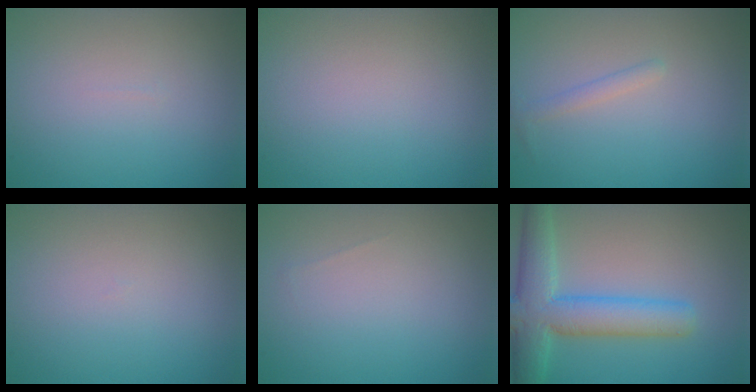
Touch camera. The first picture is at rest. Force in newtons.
{"total": 0.0}
{"total": 1.0, "press": 1.0, "slide": 0.0}
{"total": 0.0}
{"total": 0.0}
{"total": 7.1, "press": 7.1, "slide": 0.4}